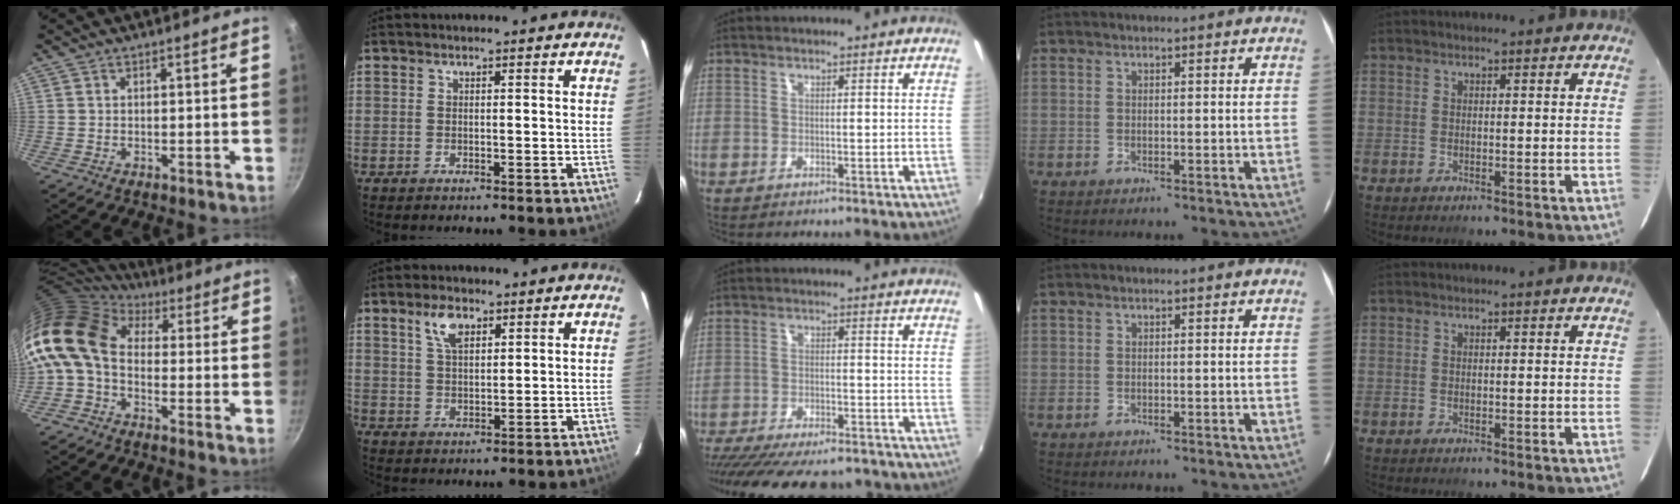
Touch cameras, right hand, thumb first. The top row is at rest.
{"thumb": {"total": 13.9, "force": [0.7, 9.8, 9.8], "torque": [-0.193, 0.026, -0.011]}, "index": {"total": 5.3, "force": [3.0, 2.5, 3.5], "torque": [-0.064, 0.009, 0.057]}, "middle": {"total": 20.6, "force": [-17.4, 5.9, 9.4], "torque": [-0.191, -0.028, -0.247]}}